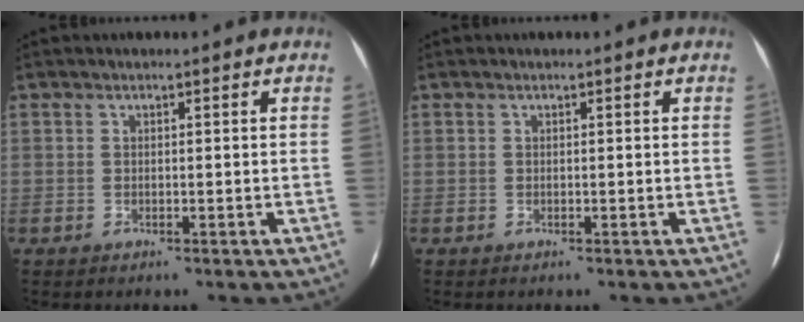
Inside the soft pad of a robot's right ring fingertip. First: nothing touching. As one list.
[{"total": 0.0}]